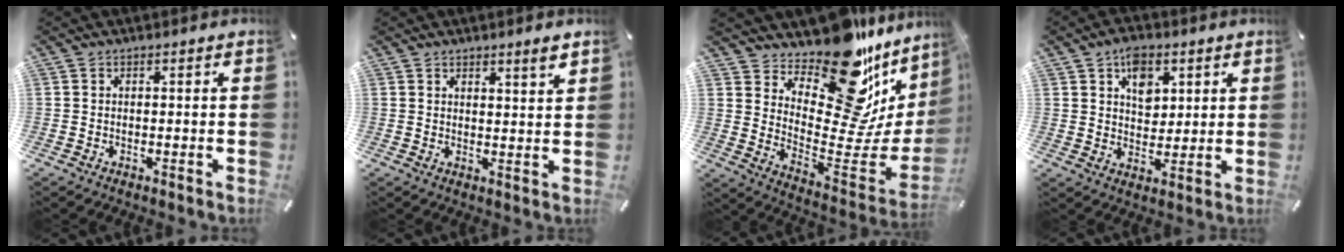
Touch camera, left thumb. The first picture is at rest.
{"total": 2.8, "force": [2.5, 0.5, 1.2], "torque": [-0.018, -0.012, 0.044]}
{"total": 22.5, "force": [15.6, 10.1, 12.6], "torque": [-0.142, -0.139, 0.253]}
{"total": 7.6, "force": [3.5, 5.6, 3.6], "torque": [-0.040, -0.009, 0.058]}